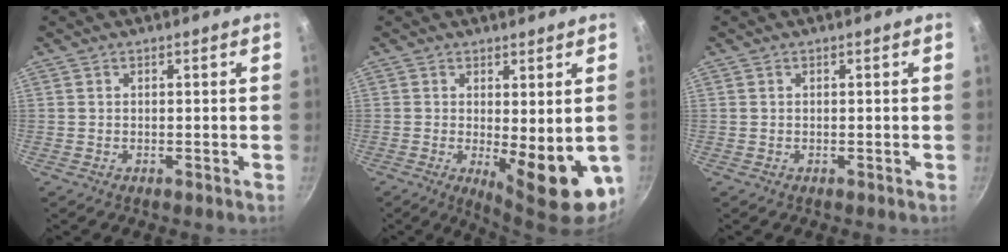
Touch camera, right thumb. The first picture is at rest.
{"total": 11.7, "force": [-1.6, 4.1, 10.8], "torque": [-0.125, -0.012, -0.007]}
{"total": 0.0}